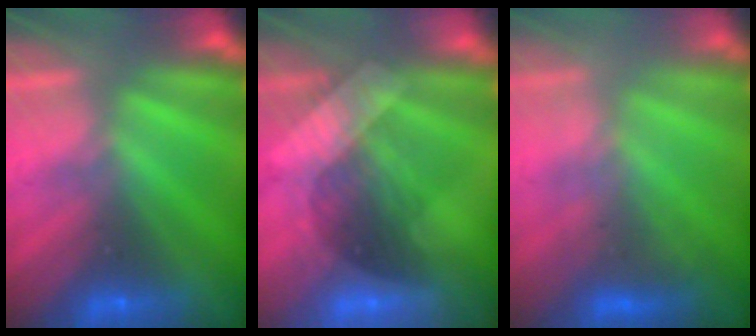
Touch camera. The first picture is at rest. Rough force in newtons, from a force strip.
{"total": 3.0}
{"total": 2.6}